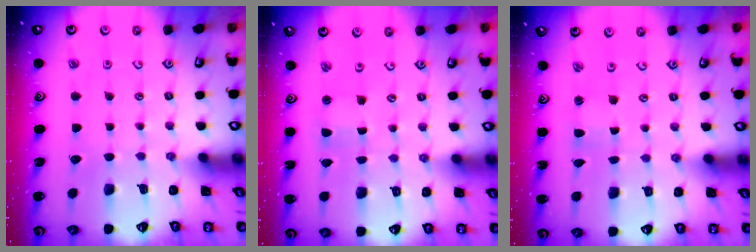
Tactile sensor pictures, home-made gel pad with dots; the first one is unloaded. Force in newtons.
{"total": 1.2, "press": 1.2, "slide": 0.0}
{"total": 1.8, "press": 1.7, "slide": 0.3}